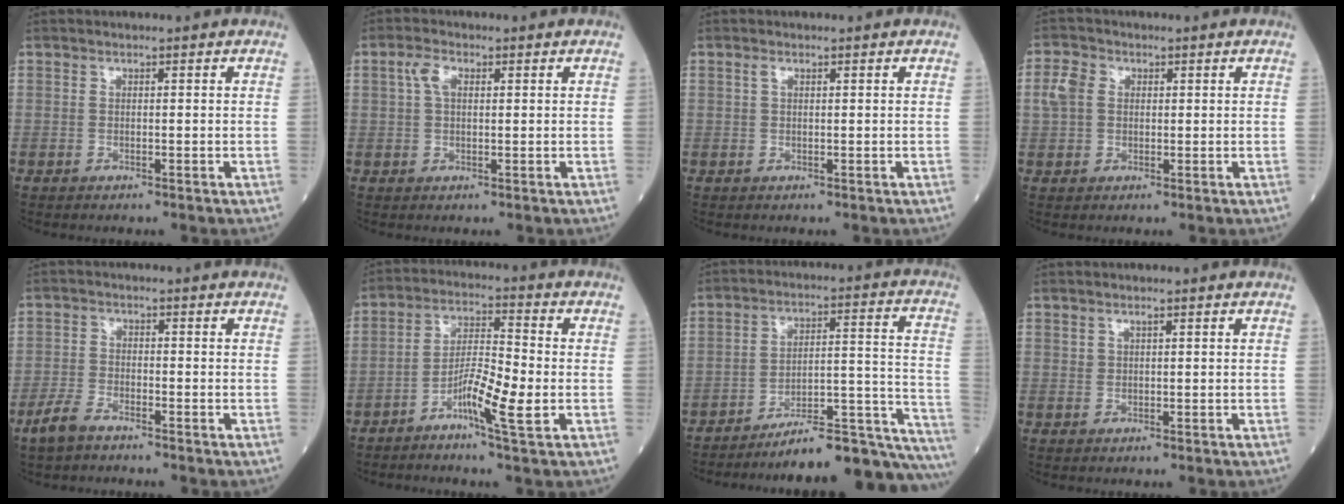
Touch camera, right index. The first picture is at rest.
{"total": 2.9, "force": [1.0, 1.5, 2.3], "torque": [-0.052, 0.013, 0.020]}
{"total": 0.8, "force": [0.4, 0.3, 0.6], "torque": [-0.016, 0.005, 0.007]}
{"total": 3.8, "force": [0.6, 3.1, 2.2], "torque": [-0.064, 0.015, 0.010]}
{"total": 3.7, "force": [-3.0, 1.1, 1.9], "torque": [-0.047, -0.002, -0.059]}
{"total": 7.7, "force": [-3.1, 0.3, 7.0], "torque": [-0.129, 0.002, -0.059]}
{"total": 22.4, "force": [-21.0, 0.1, 8.0], "torque": [-0.035, 0.036, -0.290]}
{"total": 0.8, "force": [0.6, 0.3, 0.5], "torque": [-0.007, -0.002, 0.010]}